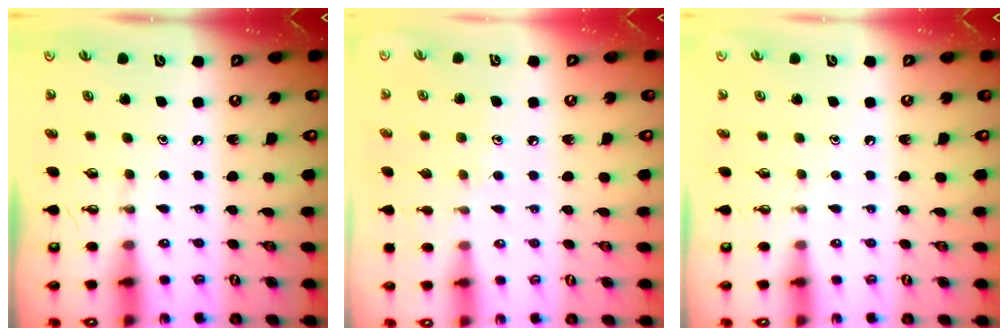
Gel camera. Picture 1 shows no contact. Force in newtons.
{"total": 5.3, "press": 5.3, "slide": 0.6}
{"total": 0.0}